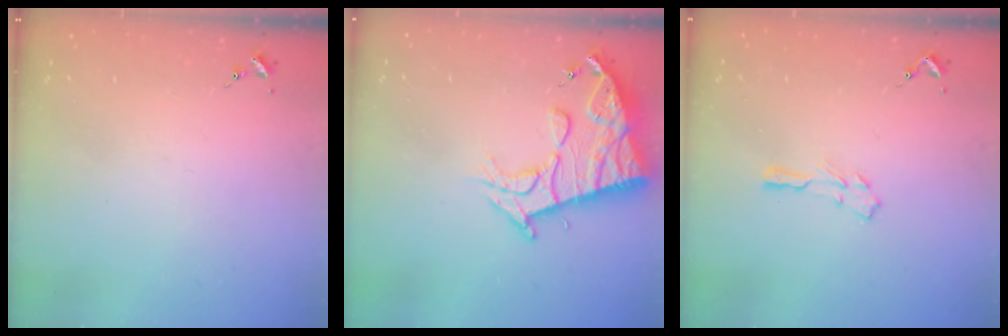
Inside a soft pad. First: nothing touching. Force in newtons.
{"total": 15.1, "press": 15.0, "slide": 1.5}
{"total": 5.3, "press": 5.3, "slide": 0.4}